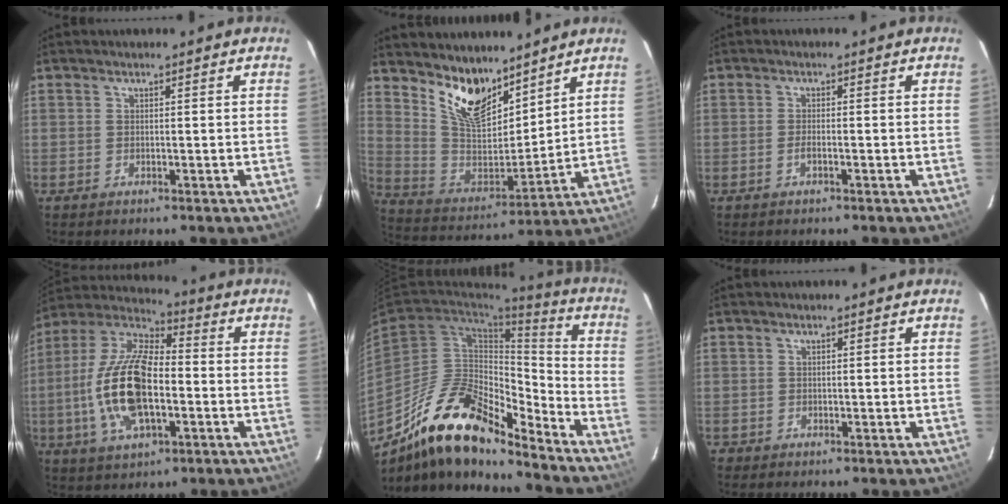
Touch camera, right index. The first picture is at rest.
{"total": 13.4, "force": [9.8, 6.1, 6.9], "torque": [-0.136, -0.006, 0.193]}
{"total": 1.3, "force": [-0.8, 0.2, 1.0], "torque": [-0.023, 0.001, -0.016]}
{"total": 18.6, "force": [-3.5, 8.2, 16.3], "torque": [-0.338, 0.001, -0.071]}
{"total": 20.5, "force": [-16.1, 6.7, 10.8], "torque": [-0.191, 0.013, -0.287]}
{"total": 0.9, "force": [-0.3, 0.9, -0.1], "torque": [0.001, 0.003, -0.002]}